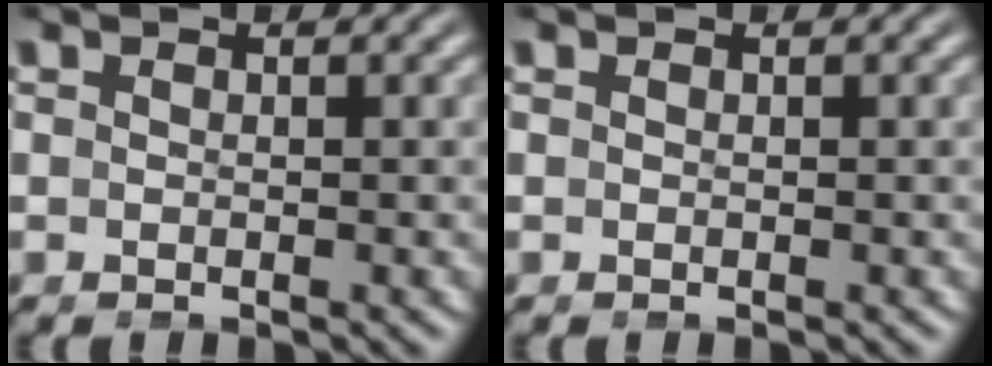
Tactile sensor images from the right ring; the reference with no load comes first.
{"total": 0.0}